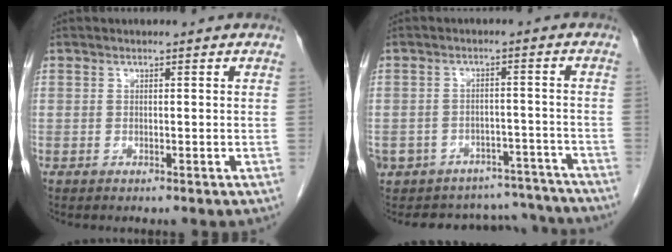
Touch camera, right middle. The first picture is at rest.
{"total": 15.9, "force": [-13.8, 7.5, 2.6], "torque": [-0.060, 0.037, -0.160]}